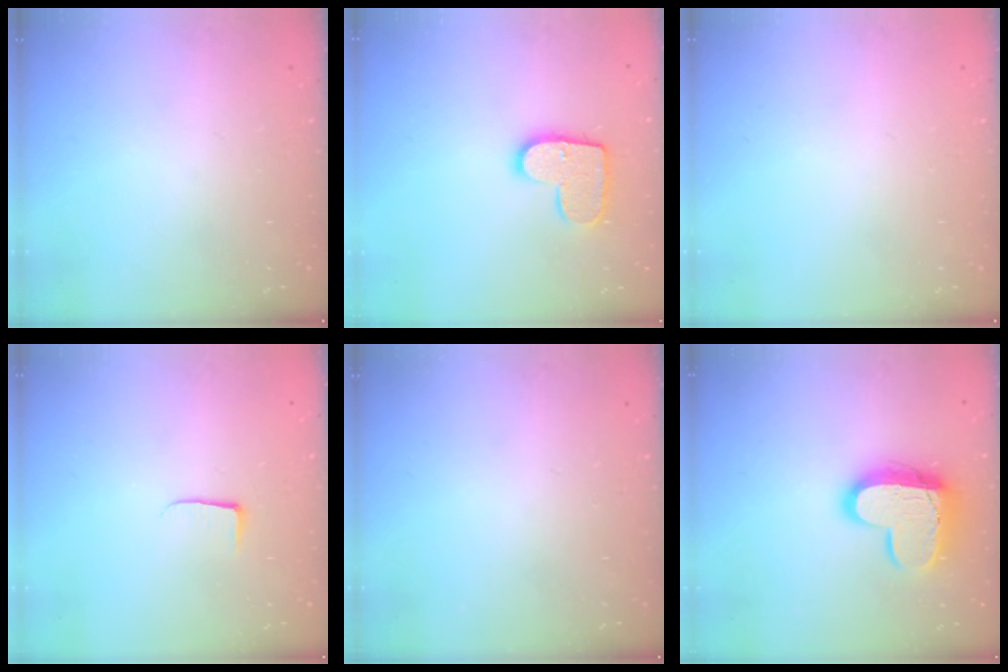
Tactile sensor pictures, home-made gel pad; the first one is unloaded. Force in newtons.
{"total": 11.8, "press": 11.7, "slide": 0.6}
{"total": 0.0}
{"total": 3.8, "press": 3.8, "slide": 0.5}
{"total": 0.0}
{"total": 14.9, "press": 14.9, "slide": 1.4}